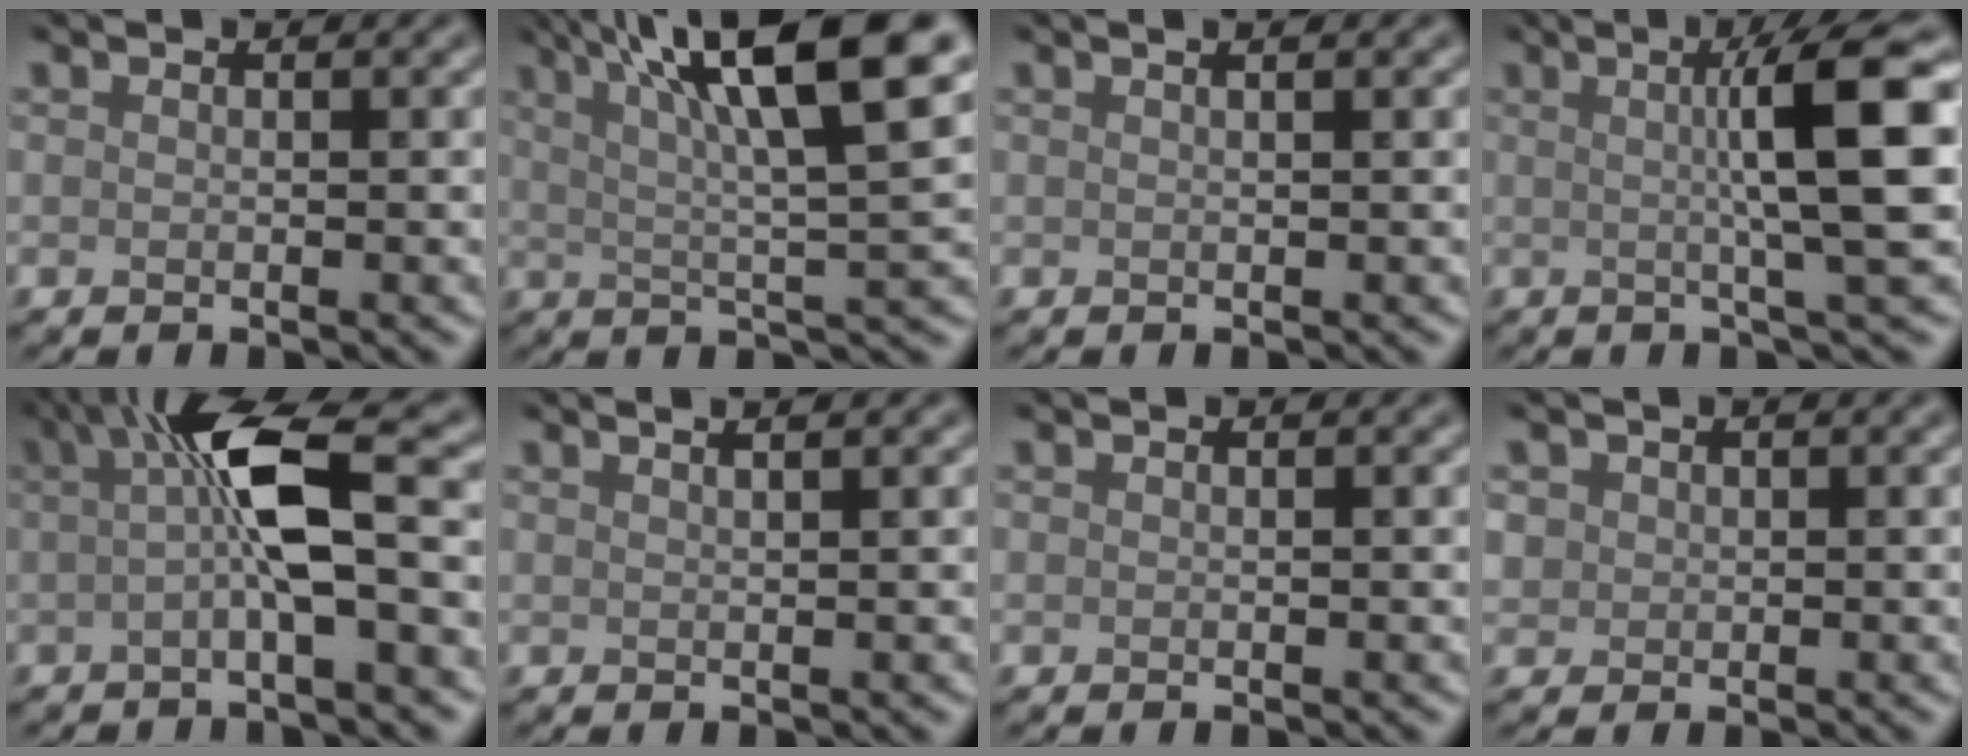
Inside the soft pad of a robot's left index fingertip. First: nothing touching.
{"total": 11.6, "force": [5.5, 2.1, 10.0], "torque": [-0.134, 0.022, 0.084]}
{"total": 2.2, "force": [1.1, 1.0, 1.6], "torque": [-0.002, 0.003, -0.010]}
{"total": 7.9, "force": [1.2, 1.1, 7.7], "torque": [-0.101, 0.014, 0.016]}
{"total": 6.6, "force": [0.2, 1.2, 6.5], "torque": [-0.116, 0.012, -0.005]}
{"total": 3.0, "force": [1.8, 1.3, 1.9], "torque": [0.000, 0.013, -0.010]}
{"total": 0.0}
{"total": 1.1, "force": [0.3, 1.1, 0.1], "torque": [0.001, -0.005, 0.008]}